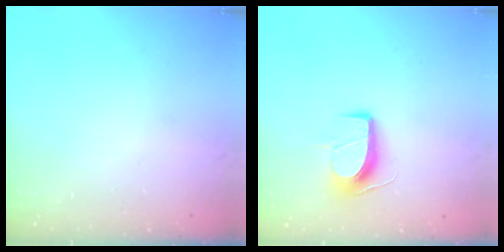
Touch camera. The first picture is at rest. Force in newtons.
{"total": 9.9, "press": 9.9, "slide": 0.2}